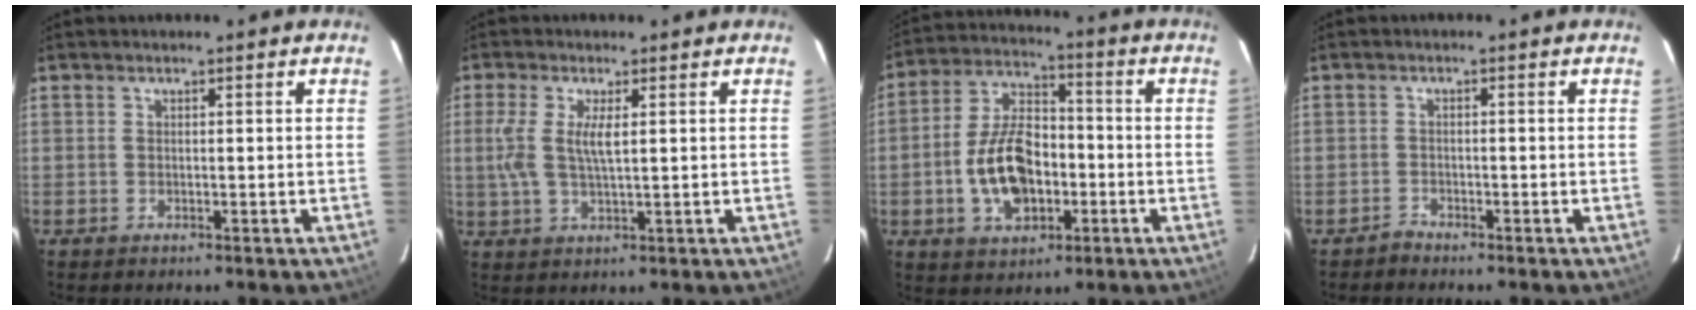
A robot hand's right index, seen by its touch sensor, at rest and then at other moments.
{"total": 5.8, "force": [0.9, 1.3, 5.5], "torque": [-0.122, 0.000, 0.014]}
{"total": 13.4, "force": [-3.3, 7.9, 10.2], "torque": [-0.207, 0.018, -0.051]}
{"total": 1.3, "force": [-1.2, 0.5, -0.4], "torque": [0.005, 0.009, -0.024]}